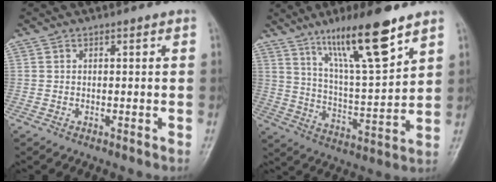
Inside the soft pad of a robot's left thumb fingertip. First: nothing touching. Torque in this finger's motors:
{"motor_torque": [0.55, 0.40, 1.40, -1.37, 0.17]}